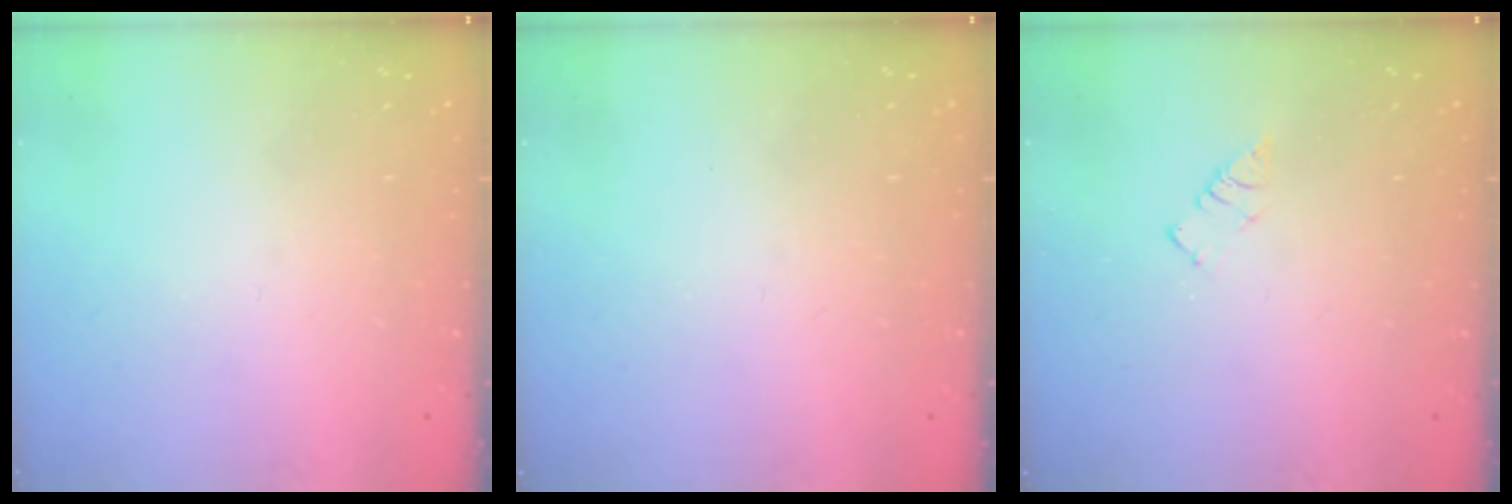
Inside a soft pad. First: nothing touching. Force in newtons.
{"total": 2.1, "press": 2.0, "slide": 0.4}
{"total": 2.9, "press": 2.9, "slide": 0.4}